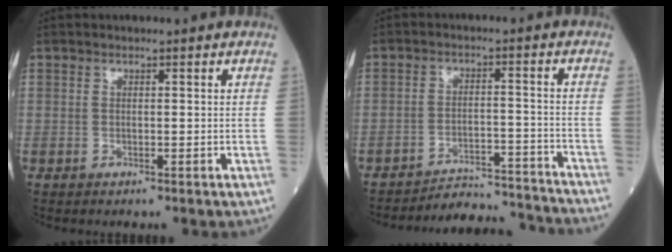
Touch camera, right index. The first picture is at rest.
{"total": 11.2, "force": [-11.2, 0.5, 0.0], "torque": [0.008, 0.019, -0.154]}